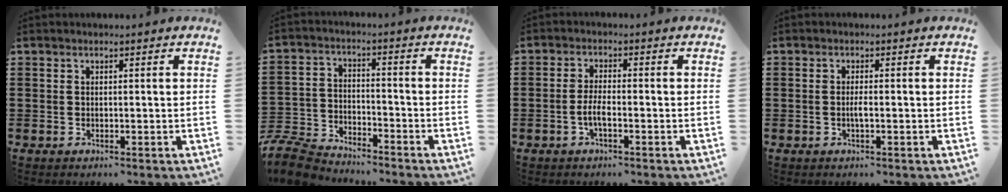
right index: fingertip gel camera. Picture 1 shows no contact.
{"total": 7.0, "force": [-6.8, 1.3, 1.1], "torque": [-0.046, 0.005, -0.139]}
{"total": 2.9, "force": [-1.2, 0.7, 2.6], "torque": [-0.060, -0.003, -0.026]}
{"total": 1.4, "force": [-0.5, 0.0, 1.3], "torque": [-0.033, -0.004, -0.011]}